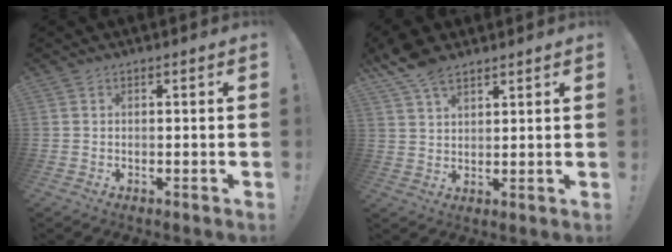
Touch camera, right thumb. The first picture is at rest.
{"total": 8.2, "force": [6.0, 3.8, 4.0], "torque": [-0.066, -0.030, 0.115]}